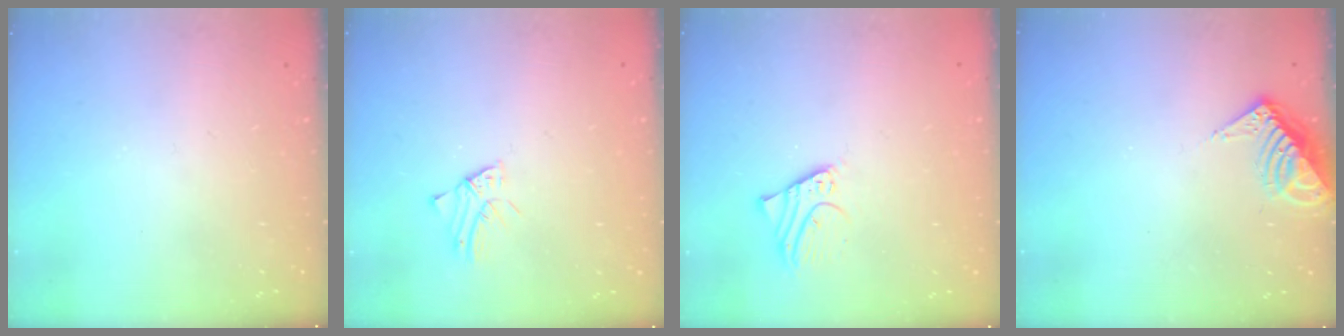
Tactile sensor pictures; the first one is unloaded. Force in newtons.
{"total": 1.2, "press": 1.2, "slide": 0.0}
{"total": 2.4, "press": 2.4, "slide": 0.0}
{"total": 8.2, "press": 8.2, "slide": 1.0}